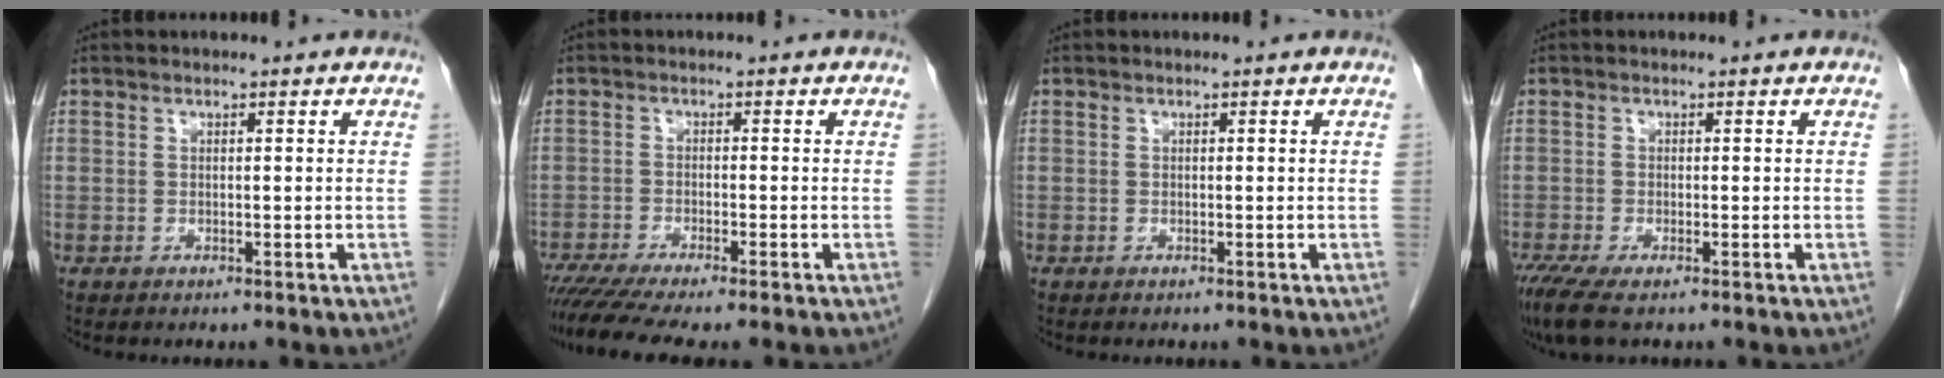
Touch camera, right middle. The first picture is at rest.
{"total": 8.6, "force": [-7.1, 0.0, 4.9], "torque": [-0.073, -0.019, -0.114]}
{"total": 0.0}
{"total": 4.9, "force": [-3.4, 0.8, 3.4], "torque": [-0.065, -0.015, -0.060]}